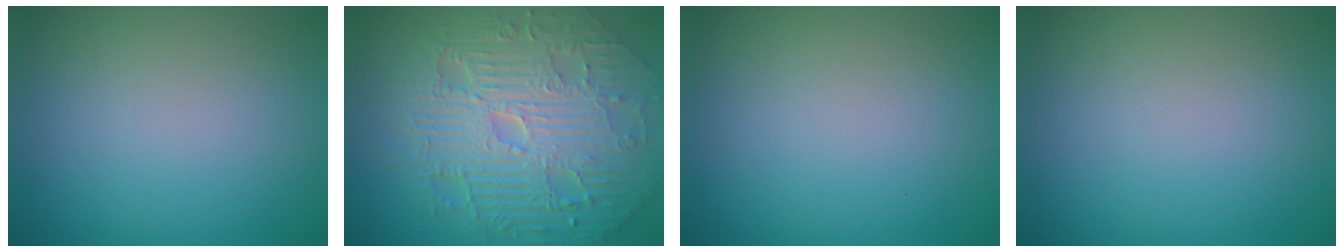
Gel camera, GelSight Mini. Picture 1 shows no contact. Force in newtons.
{"total": 11.1, "press": 7.2, "slide": 8.5}
{"total": 0.0}
{"total": 0.0}